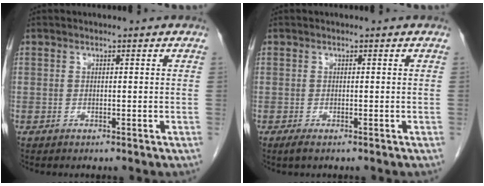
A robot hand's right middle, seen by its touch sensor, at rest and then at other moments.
{"total": 1.2, "force": [-0.8, 0.2, 0.8], "torque": [-0.017, -0.003, -0.014]}